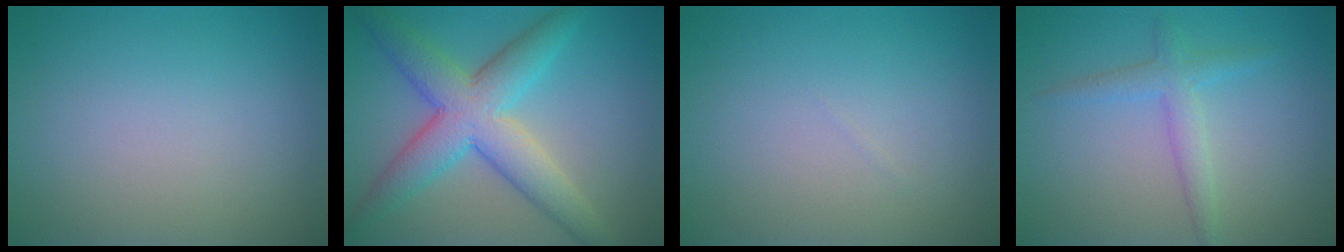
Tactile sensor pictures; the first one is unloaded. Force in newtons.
{"total": 7.2, "press": 7.2, "slide": 0.1}
{"total": 0.0}
{"total": 2.2, "press": 2.2, "slide": 0.1}